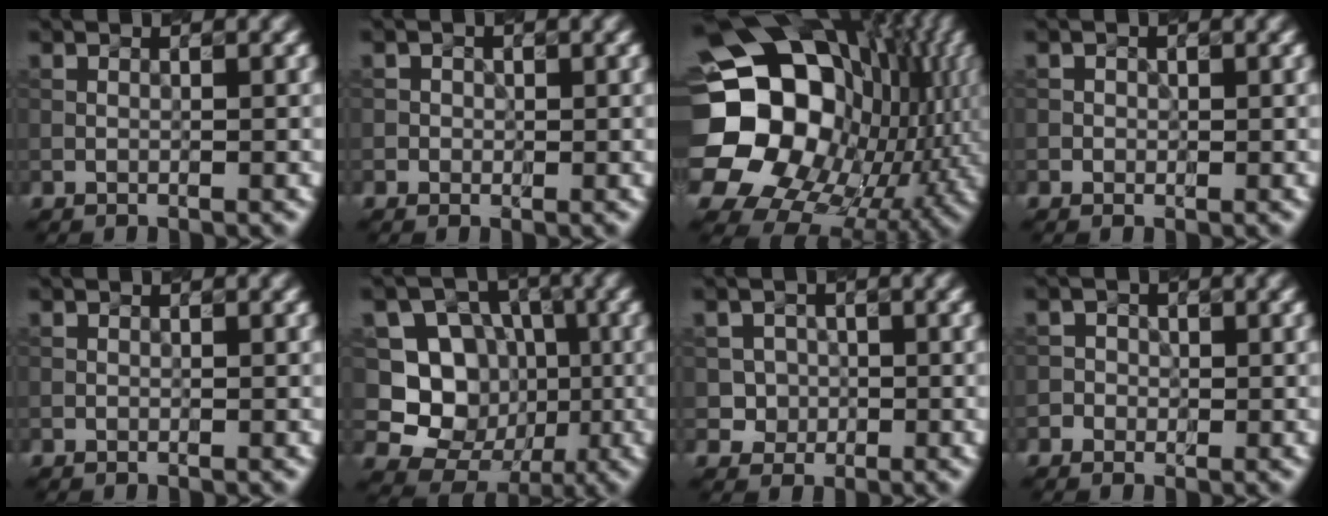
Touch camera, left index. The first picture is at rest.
{"total": 1.2, "force": [0.1, 1.2, 0.3], "torque": [0.004, -0.005, 0.003]}
{"total": 21.6, "force": [1.1, 17.4, 12.8], "torque": [-0.261, -0.018, 0.017]}
{"total": 0.9, "force": [0.0, 0.9, 0.2], "torque": [0.001, -0.004, -0.004]}
{"total": 0.0}
{"total": 9.4, "force": [-0.7, 8.7, 3.4], "torque": [-0.070, 0.005, -0.034]}
{"total": 2.4, "force": [-0.3, 2.3, 0.4], "torque": [0.003, -0.002, -0.002]}
{"total": 2.1, "force": [-0.5, 2.0, 0.4], "torque": [0.013, 0.006, -0.018]}